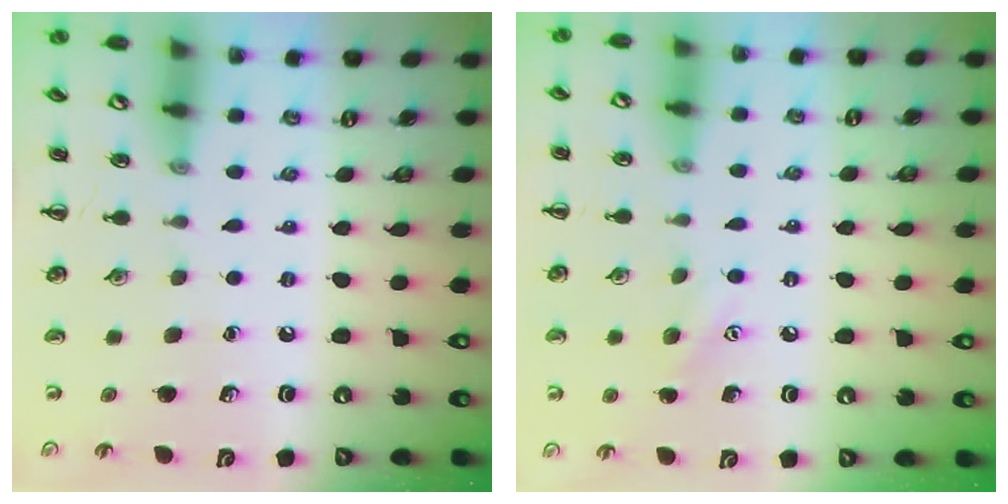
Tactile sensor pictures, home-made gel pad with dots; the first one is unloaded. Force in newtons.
{"total": 6.5, "press": 6.3, "slide": 1.5}